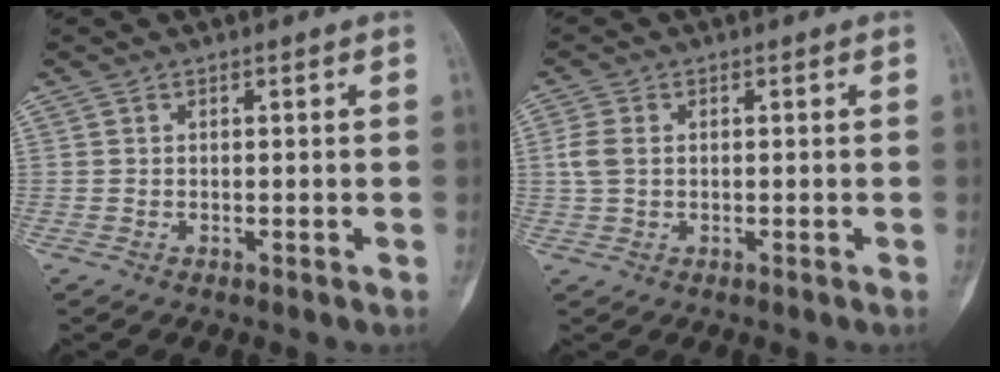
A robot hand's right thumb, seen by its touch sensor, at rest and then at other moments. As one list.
[{"total": 3.2, "force": [0.2, 2.2, 2.4], "torque": [-0.065, 0.005, 0.002]}]